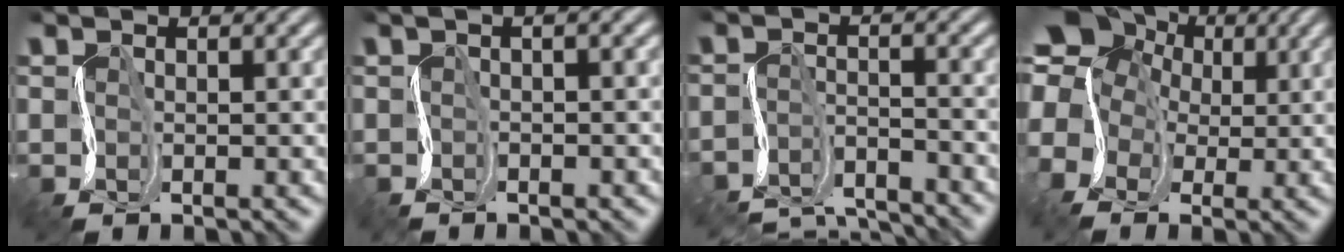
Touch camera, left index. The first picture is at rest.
{"total": 1.2, "force": [-0.1, 0.3, 1.2], "torque": [-0.013, 0.005, -0.007]}
{"total": 6.1, "force": [-5.9, 0.7, 1.1], "torque": [-0.014, -0.003, -0.103]}
{"total": 12.2, "force": [2.4, 10.5, 5.7], "torque": [-0.141, 0.047, -0.009]}